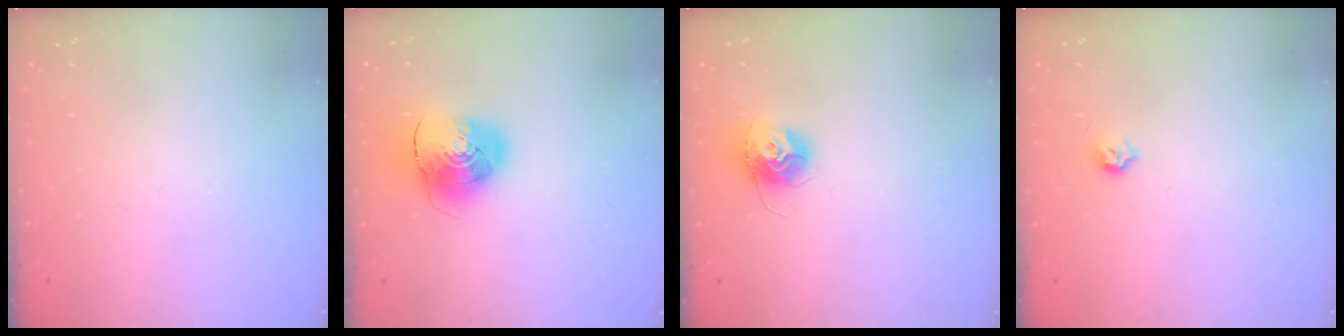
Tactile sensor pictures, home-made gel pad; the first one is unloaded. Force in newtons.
{"total": 10.4, "press": 10.3, "slide": 1.4}
{"total": 11.1, "press": 11.1, "slide": 0.9}
{"total": 3.4, "press": 3.3, "slide": 0.5}